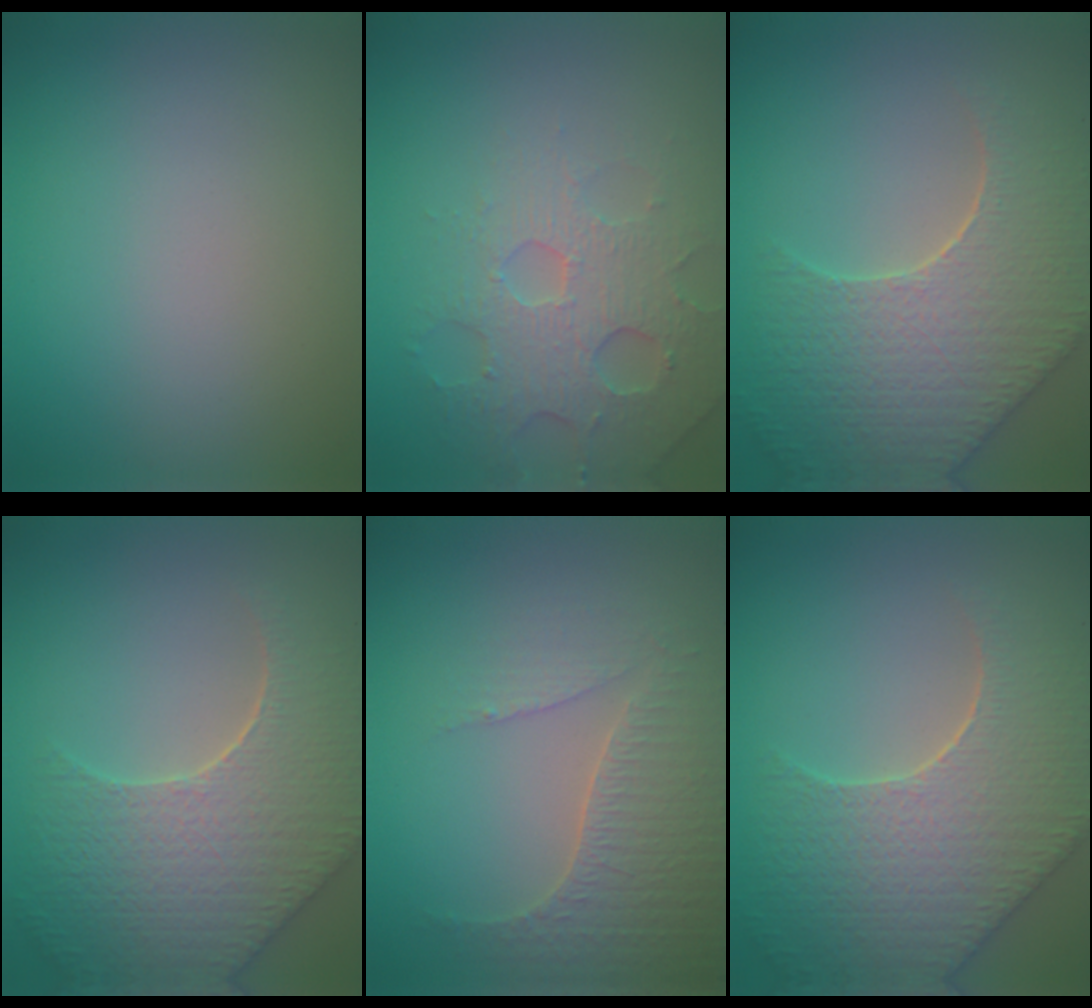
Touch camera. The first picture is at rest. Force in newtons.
{"total": 4.5, "press": 3.8, "slide": 2.3}
{"total": 9.0, "press": 6.4, "slide": 6.4}
{"total": 8.9, "press": 6.4, "slide": 6.2}
{"total": 3.4, "press": 3.4, "slide": 0.5}
{"total": 8.5, "press": 6.3, "slide": 5.8}